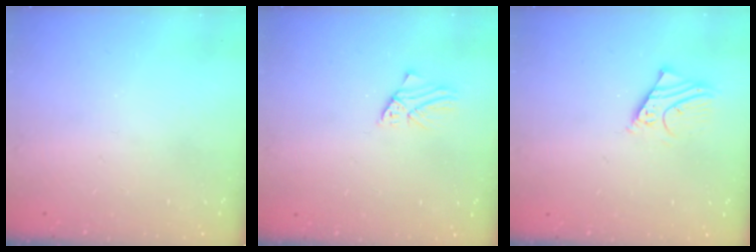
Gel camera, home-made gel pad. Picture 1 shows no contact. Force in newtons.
{"total": 1.4, "press": 1.4, "slide": 0.1}
{"total": 3.5, "press": 3.5, "slide": 0.4}